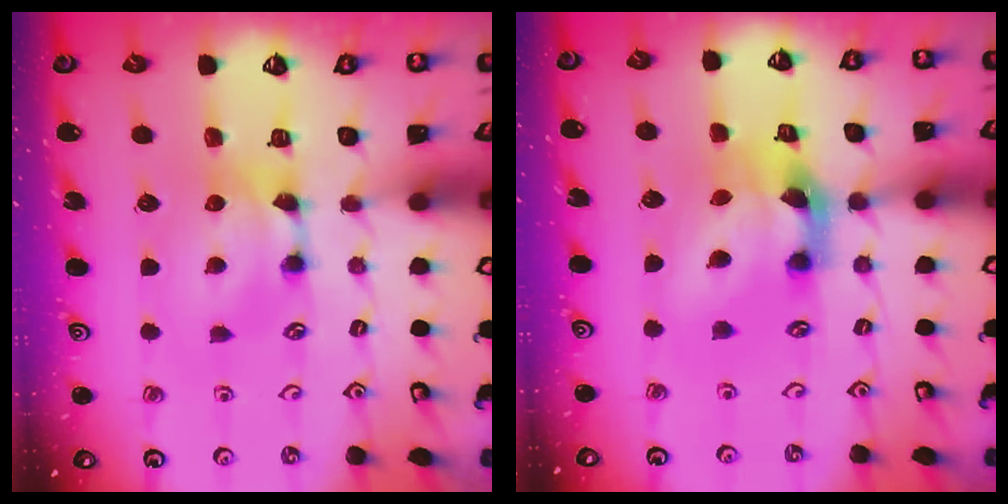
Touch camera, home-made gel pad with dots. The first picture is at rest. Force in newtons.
{"total": 5.6, "press": 5.0, "slide": 2.5}